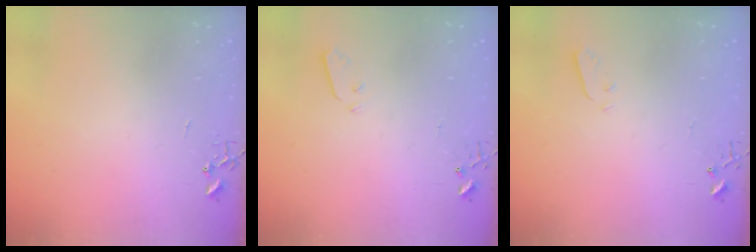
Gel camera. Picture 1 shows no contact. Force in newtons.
{"total": 3.7, "press": 3.7, "slide": 0.1}
{"total": 2.5, "press": 2.5, "slide": 0.4}